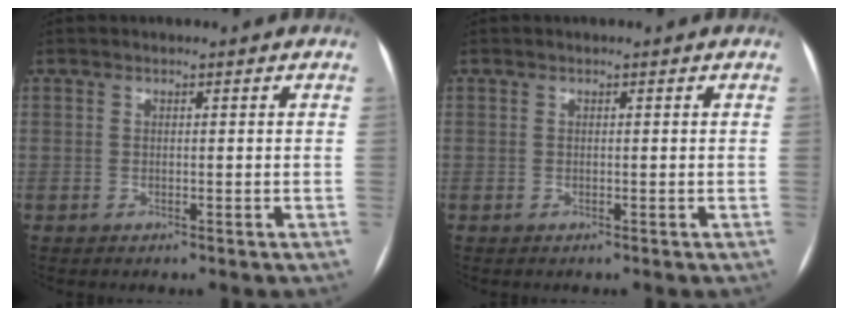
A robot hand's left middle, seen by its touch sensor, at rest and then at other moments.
{"total": 0.0}